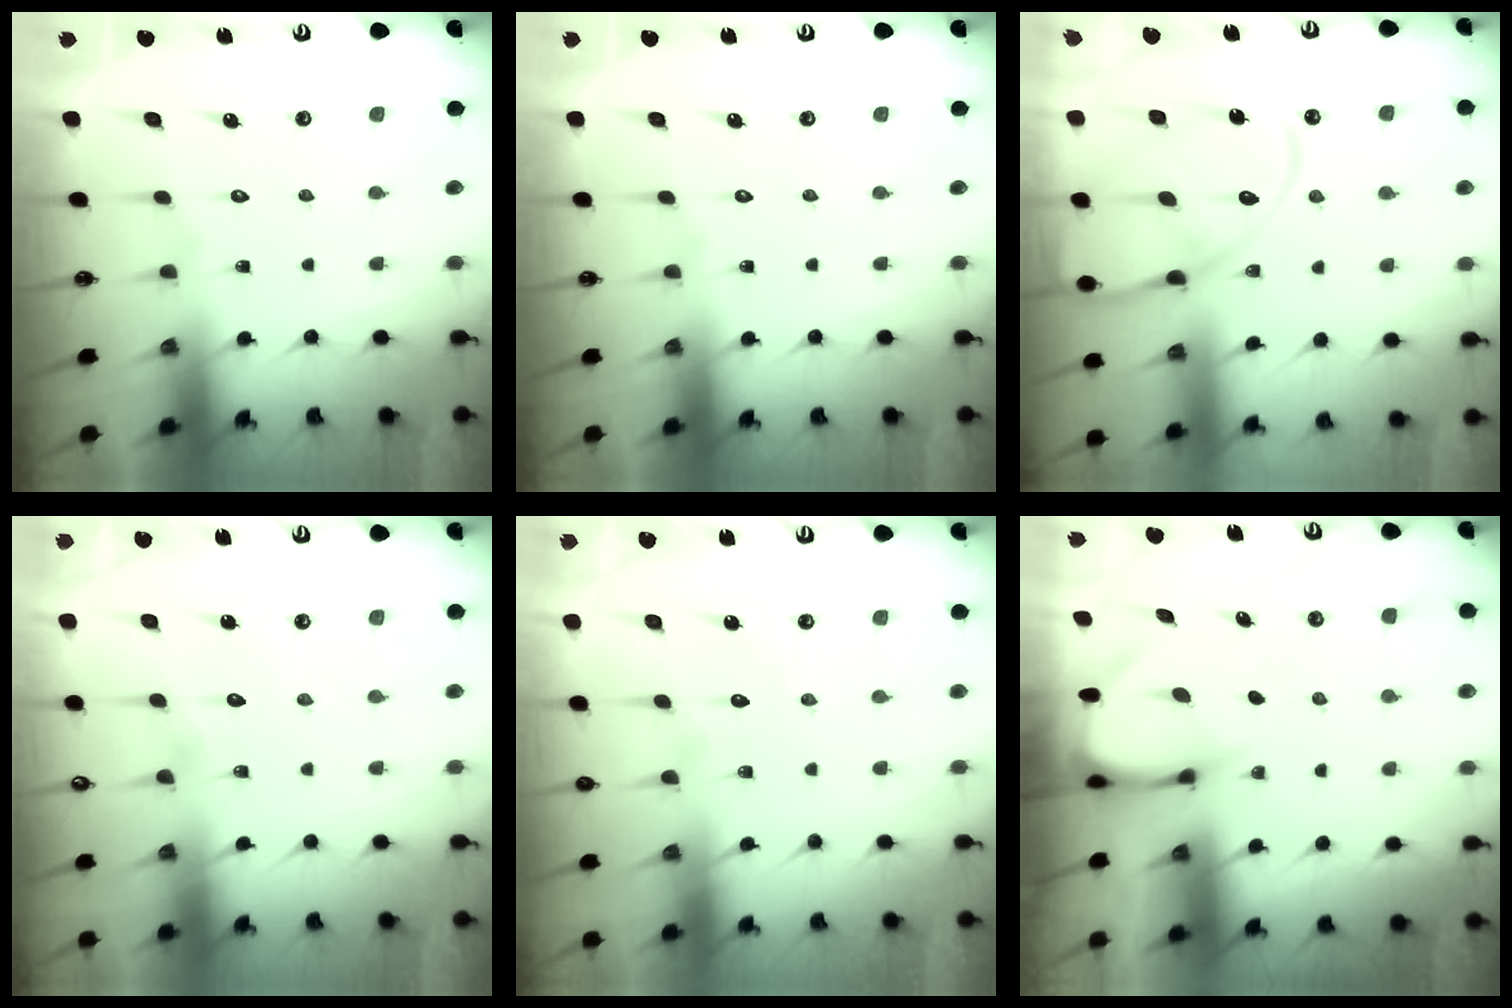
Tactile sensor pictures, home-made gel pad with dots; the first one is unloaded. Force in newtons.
{"total": 0.0}
{"total": 16.1, "press": 16.1, "slide": 1.5}
{"total": 5.4, "press": 5.4, "slide": 0.5}
{"total": 3.9, "press": 3.9, "slide": 0.4}
{"total": 3.7, "press": 3.6, "slide": 0.3}